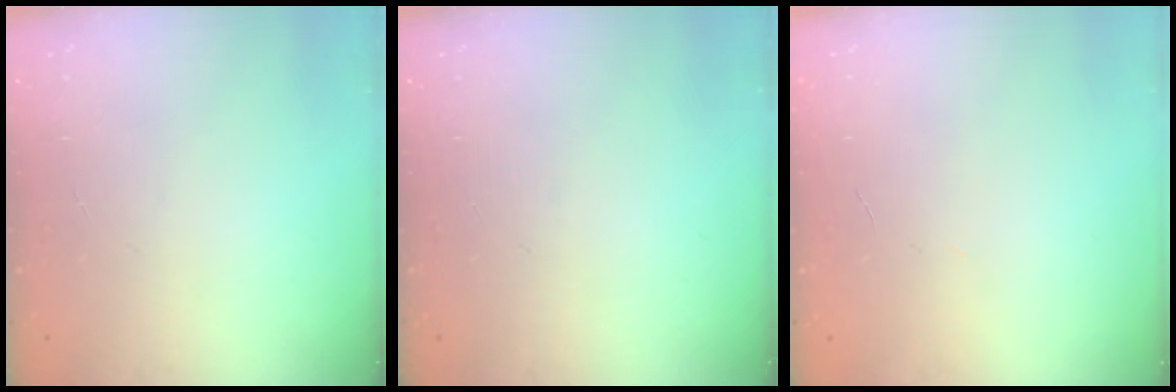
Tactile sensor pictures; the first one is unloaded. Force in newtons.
{"total": 0.0}
{"total": 1.8, "press": 1.7, "slide": 0.5}